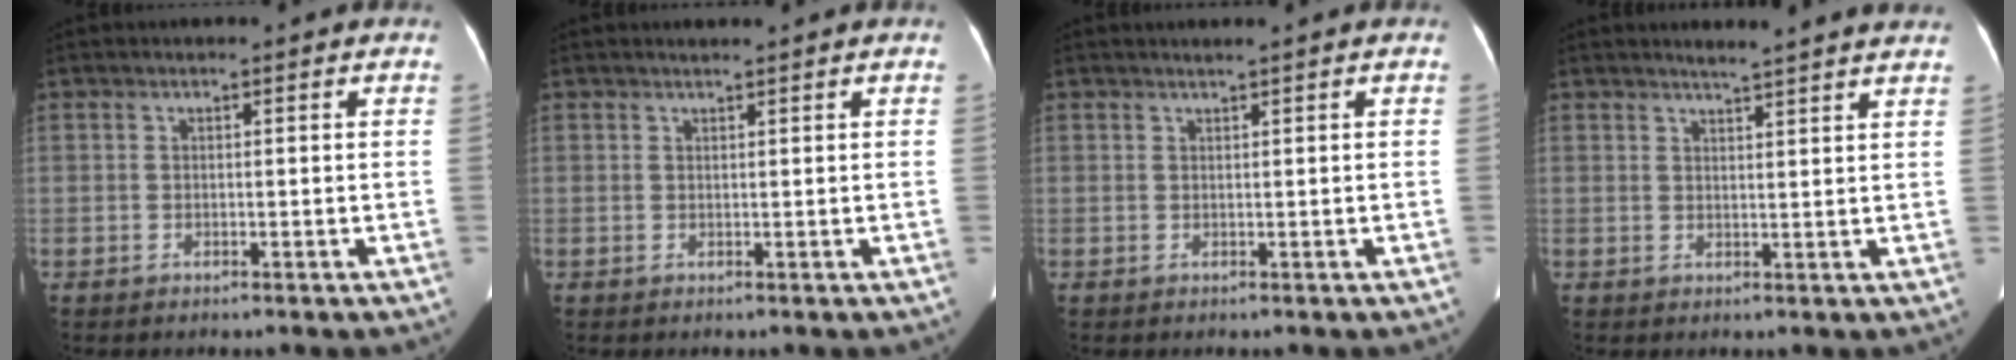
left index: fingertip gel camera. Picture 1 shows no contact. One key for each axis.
{"total": 0.6, "fx": 0.6, "fy": -0.2, "fz": 0.1, "tx": -0.009, "ty": 0.000, "tz": 0.015}
{"total": 0.6, "fx": 0.5, "fy": -0.2, "fz": 0.3, "tx": -0.010, "ty": -0.001, "tz": 0.015}
{"total": 6.9, "fx": 6.3, "fy": -0.3, "fz": 2.8, "tx": -0.042, "ty": 0.009, "tz": 0.068}